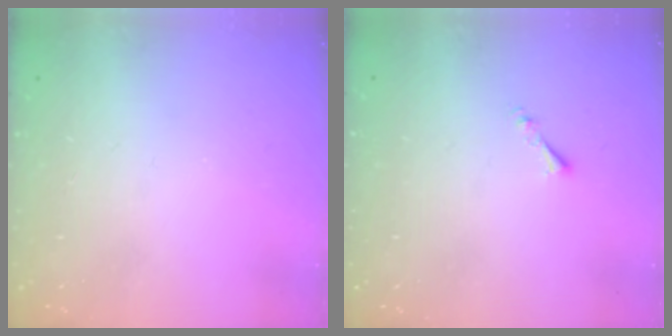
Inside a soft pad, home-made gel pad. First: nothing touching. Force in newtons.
{"total": 0.8, "press": 0.7, "slide": 0.3}